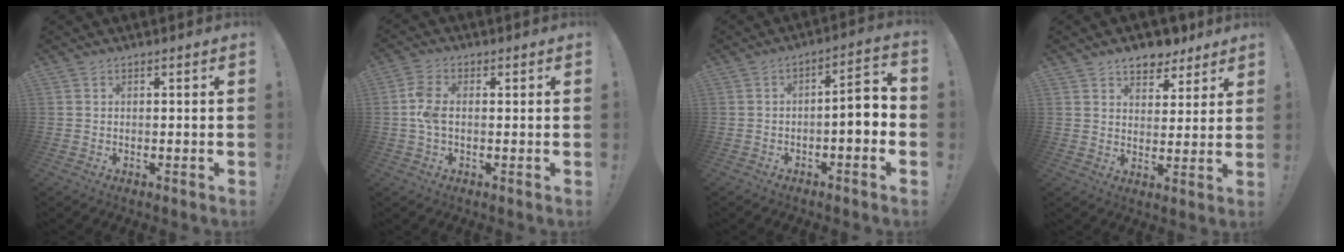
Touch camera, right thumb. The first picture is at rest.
{"total": 6.4, "force": [0.0, 3.6, 5.2], "torque": [-0.112, 0.007, -0.002]}
{"total": 6.5, "force": [-2.1, 0.7, 6.2], "torque": [-0.095, 0.003, -0.039]}
{"total": 7.8, "force": [6.3, 4.2, 1.9], "torque": [-0.027, -0.045, 0.118]}